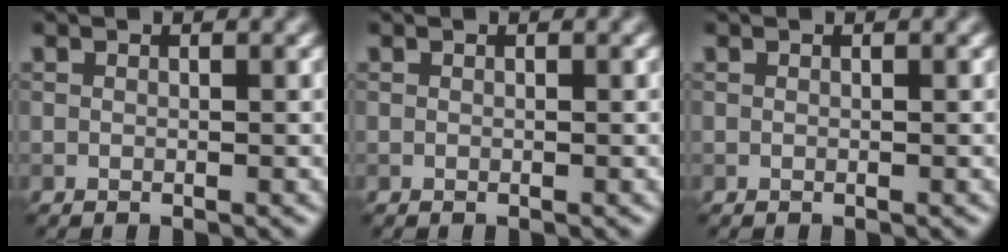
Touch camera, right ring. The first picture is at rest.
{"total": 0.0}
{"total": 0.0}